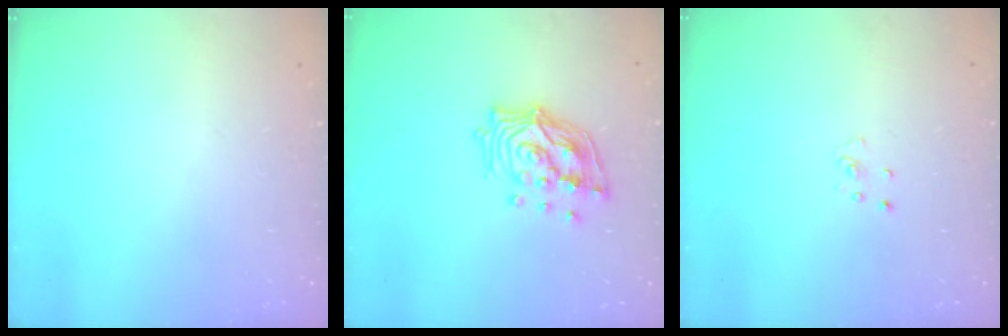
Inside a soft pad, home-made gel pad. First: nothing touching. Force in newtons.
{"total": 14.1, "press": 14.0, "slide": 1.8}
{"total": 2.3, "press": 2.3, "slide": 0.2}